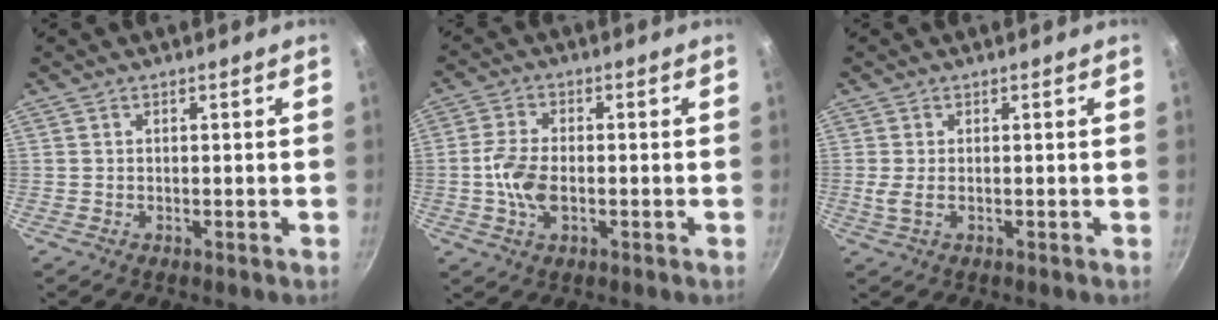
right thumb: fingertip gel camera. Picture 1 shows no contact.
{"total": 6.8, "force": [-1.1, 3.9, 5.5], "torque": [-0.115, 0.012, -0.027]}
{"total": 2.3, "force": [0.0, 1.0, 2.0], "torque": [-0.046, -0.002, 0.002]}